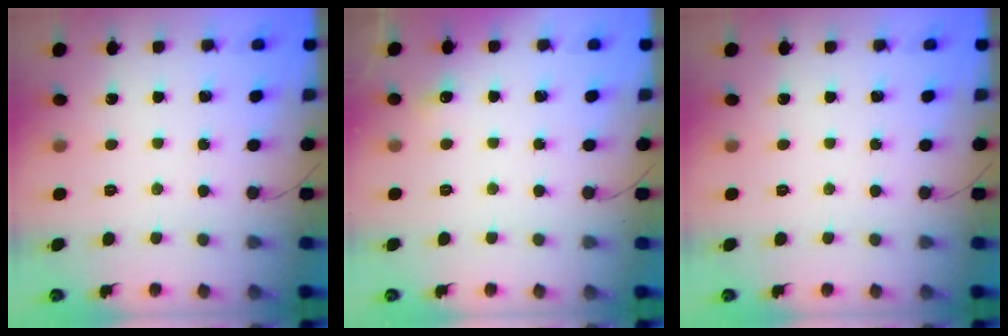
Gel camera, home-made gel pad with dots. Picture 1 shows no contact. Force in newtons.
{"total": 4.4, "press": 4.2, "slide": 1.3}
{"total": 0.0}